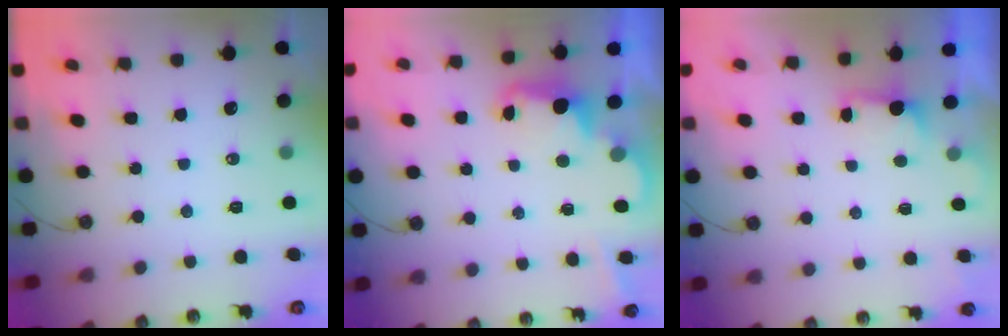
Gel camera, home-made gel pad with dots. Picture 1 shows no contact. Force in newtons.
{"total": 2.4, "press": 2.3, "slide": 0.6}
{"total": 2.0, "press": 1.8, "slide": 0.9}